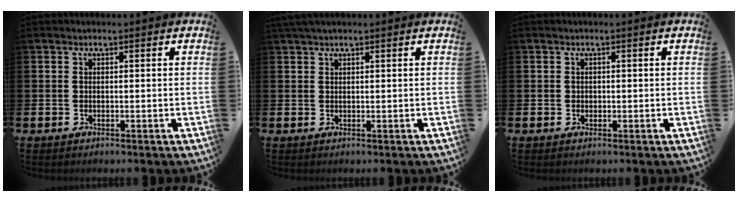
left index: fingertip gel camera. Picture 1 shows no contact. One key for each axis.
{"total": 1.4, "fx": 1.2, "fy": 0.1, "fz": 0.7, "tx": -0.007, "ty": 0.000, "tz": 0.020}
{"total": 0.6, "fx": 0.1, "fy": 0.6, "fz": 0.1, "tx": 0.001, "ty": 0.004, "tz": 0.000}